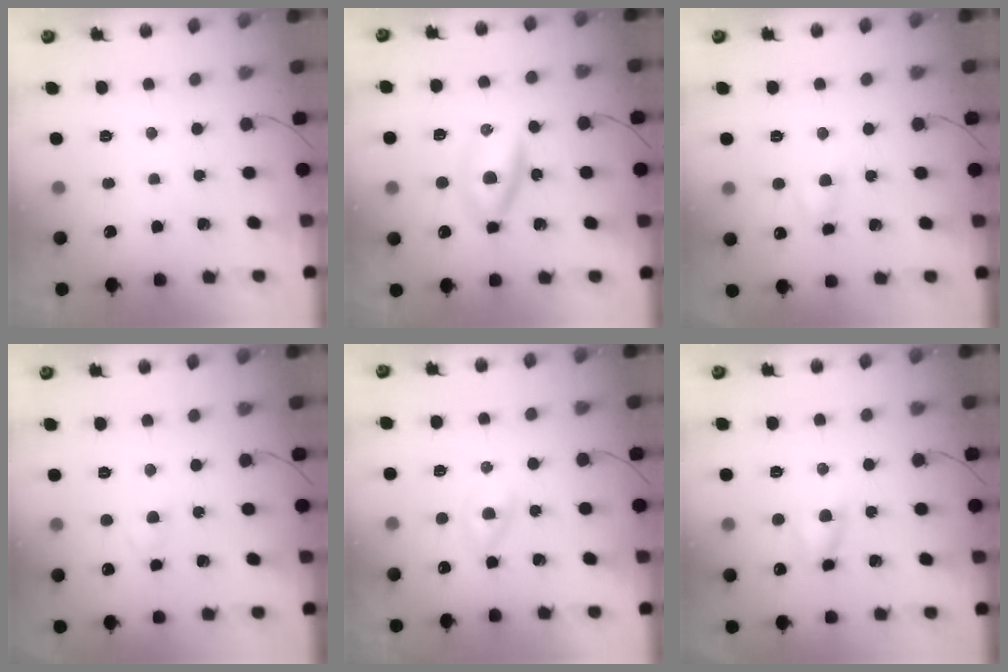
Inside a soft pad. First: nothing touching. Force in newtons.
{"total": 4.6, "press": 4.5, "slide": 0.9}
{"total": 3.6, "press": 3.4, "slide": 1.2}
{"total": 2.6, "press": 2.4, "slide": 1.1}
{"total": 2.2, "press": 2.0, "slide": 1.0}
{"total": 5.3, "press": 5.2, "slide": 1.2}